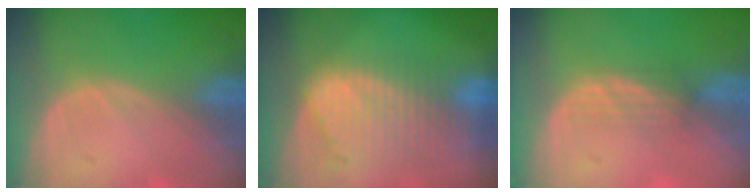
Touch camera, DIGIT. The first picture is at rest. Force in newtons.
{"total": 9.2, "press": 8.1, "slide": 4.3}
{"total": 2.1, "press": 2.1, "slide": 0.2}